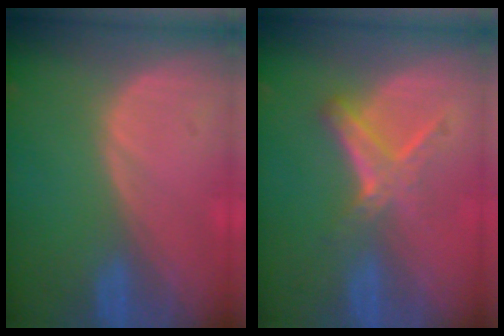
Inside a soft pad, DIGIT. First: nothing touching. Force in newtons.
{"total": 5.8, "press": 5.1, "slide": 2.8}